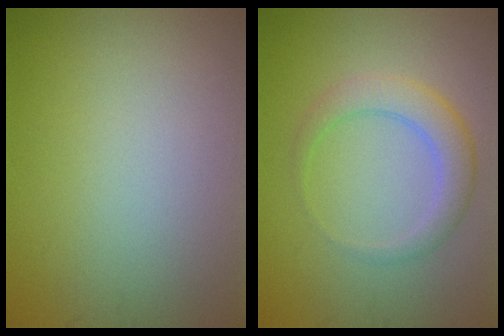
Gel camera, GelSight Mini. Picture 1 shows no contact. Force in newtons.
{"total": 3.3, "press": 3.3, "slide": 0.2}